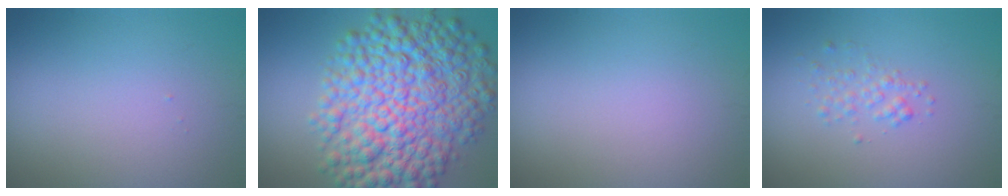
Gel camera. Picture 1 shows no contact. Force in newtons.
{"total": 12.1, "press": 12.1, "slide": 0.1}
{"total": 0.0}
{"total": 1.5, "press": 1.5, "slide": 0.1}